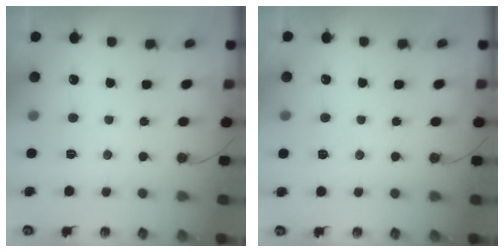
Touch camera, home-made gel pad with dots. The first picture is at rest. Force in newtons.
{"total": 4.8, "press": 2.5, "slide": 4.1}